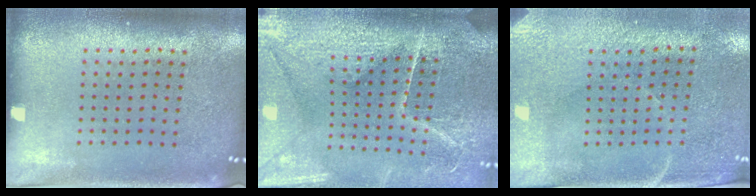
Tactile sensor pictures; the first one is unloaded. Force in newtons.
{"total": 4.4, "press": 4.0, "slide": 1.9}
{"total": 2.9, "press": 2.5, "slide": 1.5}